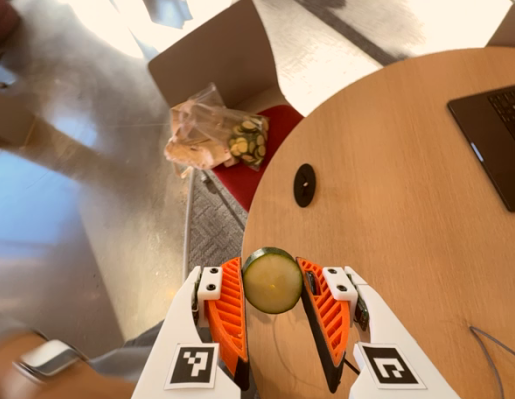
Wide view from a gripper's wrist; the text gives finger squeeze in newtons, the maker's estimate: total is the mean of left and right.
{"total": 8.7, "left": 8.3, "right": 9.2}